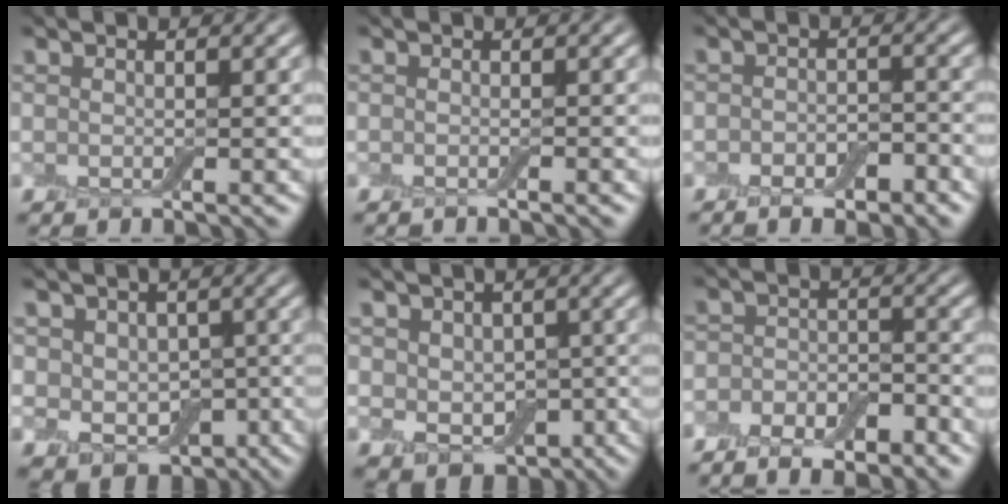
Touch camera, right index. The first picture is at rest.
{"total": 0.6, "force": [-0.4, -0.1, 0.4], "torque": [-0.007, -0.003, -0.009]}
{"total": 3.4, "force": [-2.0, 1.6, 2.2], "torque": [-0.025, 0.003, -0.029]}
{"total": 5.9, "force": [-0.7, 4.9, 3.2], "torque": [-0.036, -0.016, -0.001]}
{"total": 5.3, "force": [-0.5, 4.2, 3.2], "torque": [-0.050, -0.020, 0.004]}
{"total": 6.2, "force": [-4.4, 3.3, 2.9], "torque": [-0.008, -0.003, -0.069]}